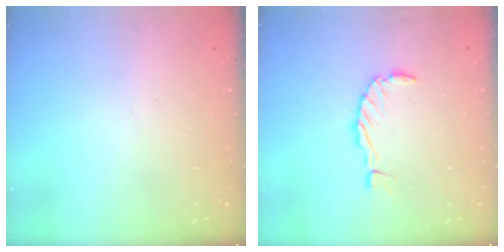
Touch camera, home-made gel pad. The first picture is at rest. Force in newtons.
{"total": 1.2, "press": 1.2, "slide": 0.2}